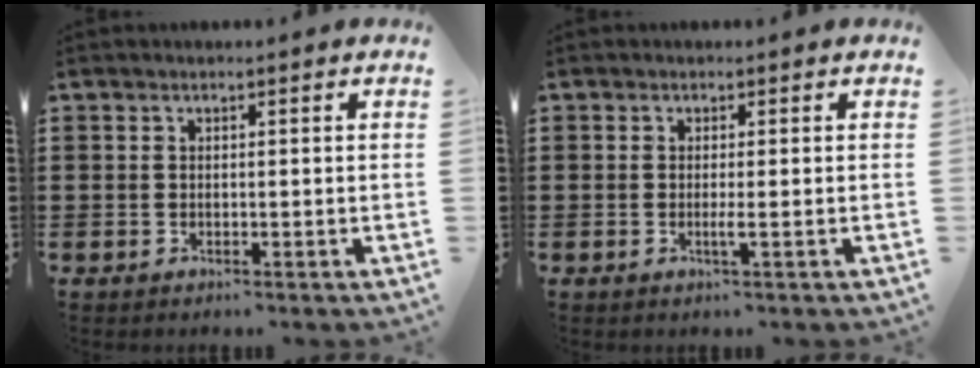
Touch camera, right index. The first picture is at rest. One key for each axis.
{"total": 1.5, "fx": -0.3, "fy": -0.2, "fz": 1.5, "tx": -0.026, "ty": -0.006, "tz": -0.007}